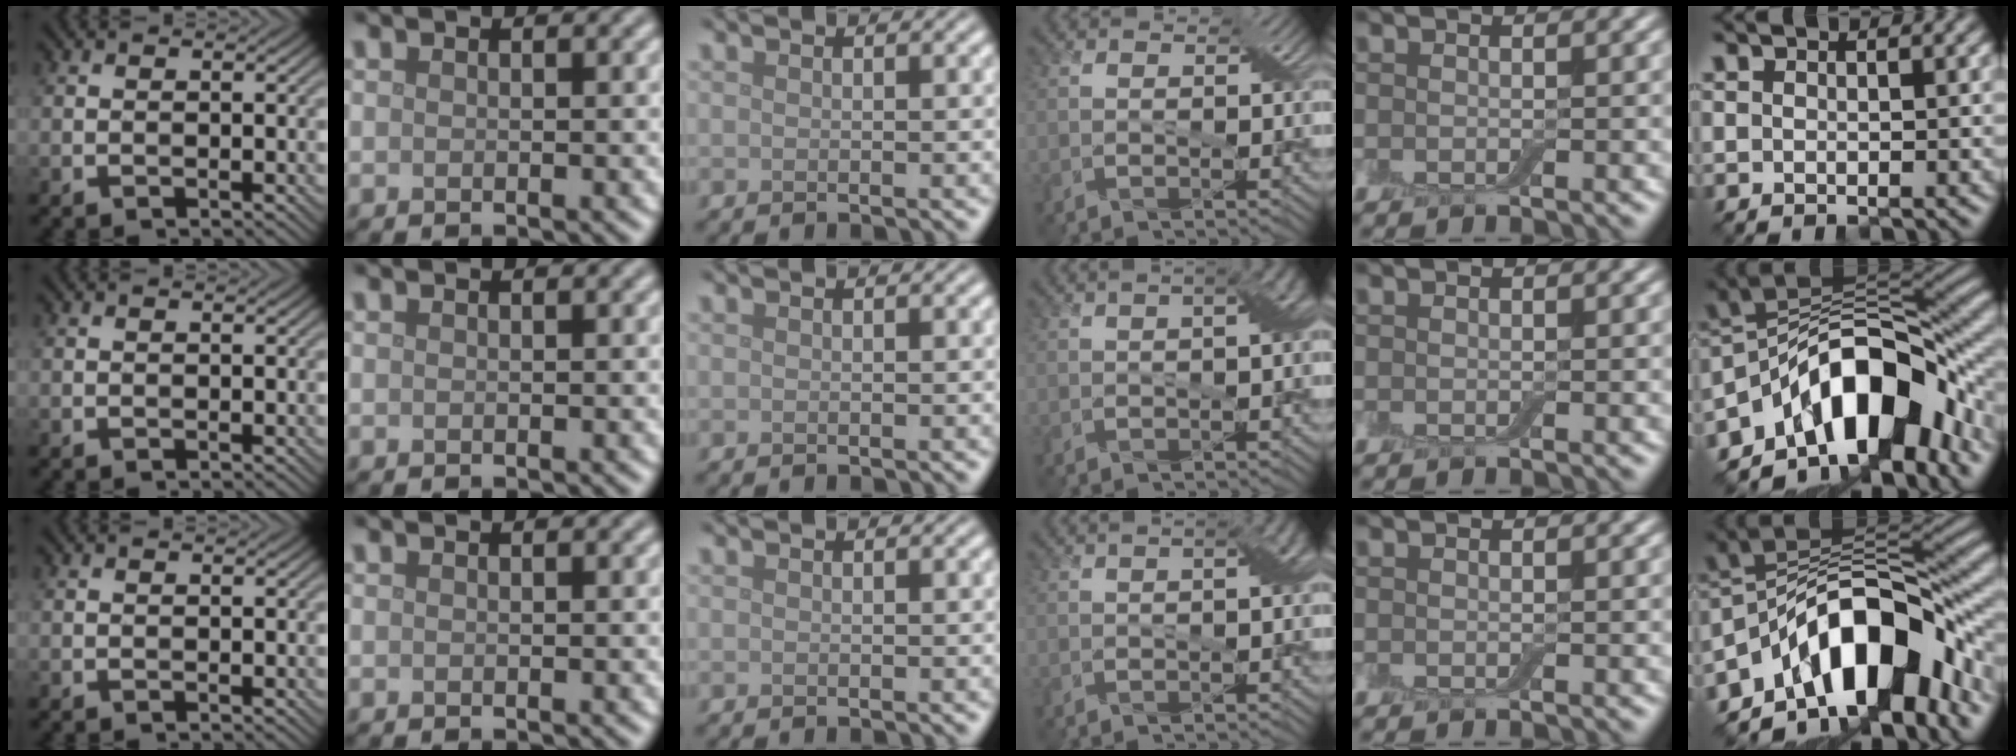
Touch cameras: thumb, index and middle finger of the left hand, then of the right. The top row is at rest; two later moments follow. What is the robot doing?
{"motion": "pour", "object": "bottle"}